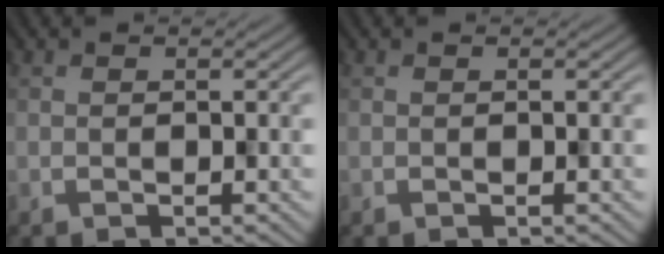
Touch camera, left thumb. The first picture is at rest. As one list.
[{"total": 0.0}]